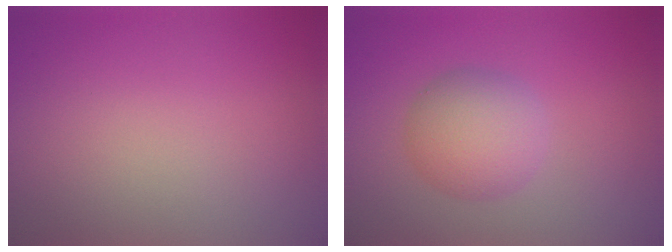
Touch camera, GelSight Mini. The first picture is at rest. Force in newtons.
{"total": 4.3, "press": 4.3, "slide": 0.1}